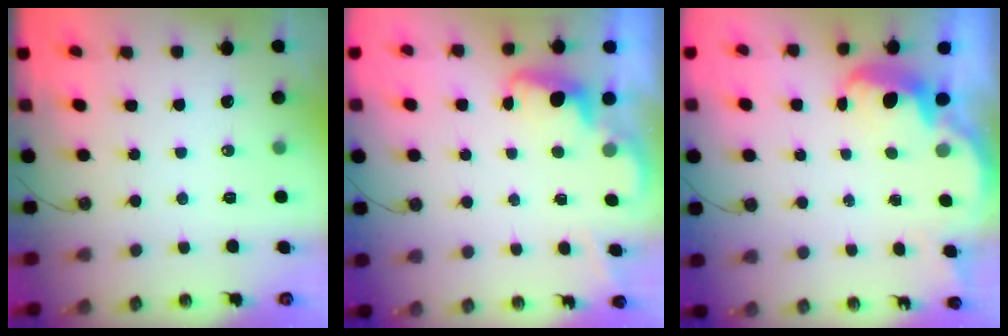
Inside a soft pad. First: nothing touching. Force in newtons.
{"total": 2.5, "press": 2.4, "slide": 0.7}
{"total": 2.5, "press": 2.5, "slide": 0.6}